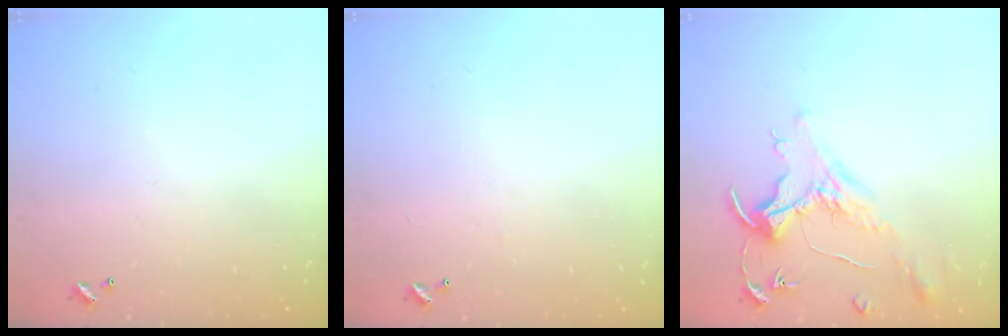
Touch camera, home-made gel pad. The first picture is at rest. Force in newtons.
{"total": 2.6, "press": 2.6, "slide": 0.4}
{"total": 1.6, "press": 1.4, "slide": 0.7}